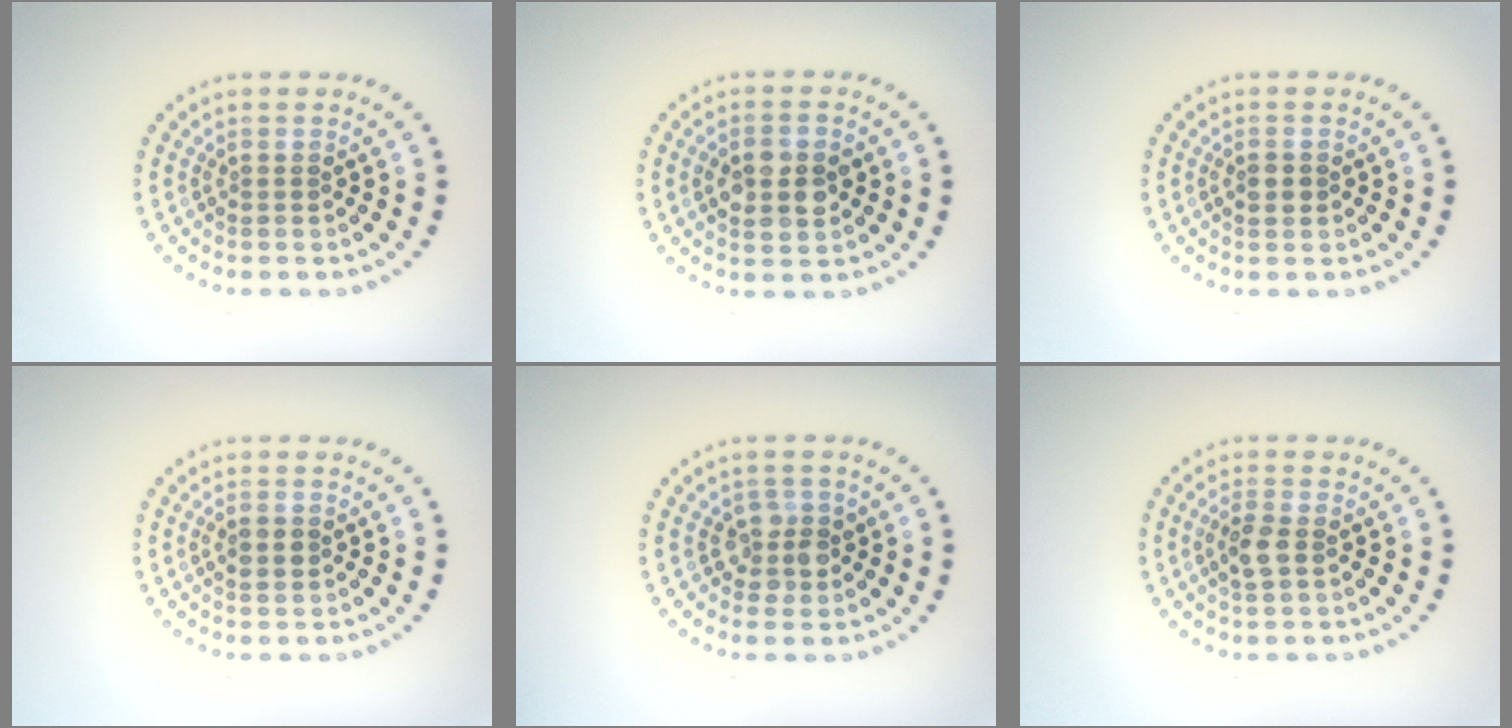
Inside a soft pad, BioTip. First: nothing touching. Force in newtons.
{"total": 4.4, "press": 4.4, "slide": 0.1}
{"total": 1.5, "press": 1.5, "slide": 0.1}
{"total": 1.2, "press": 1.2, "slide": 0.2}
{"total": 2.3, "press": 2.0, "slide": 1.1}
{"total": 2.1, "press": 2.0, "slide": 0.5}